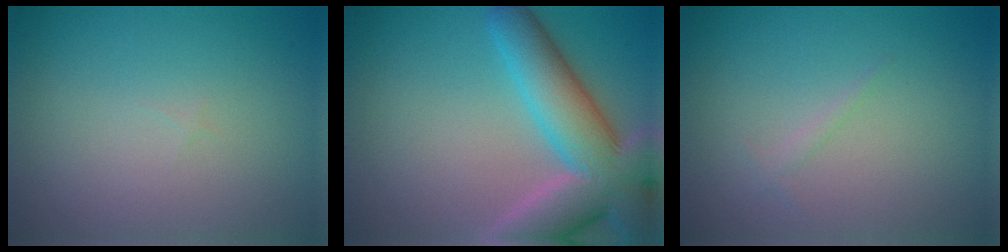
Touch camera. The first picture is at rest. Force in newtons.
{"total": 10.5, "press": 10.5, "slide": 0.7}
{"total": 0.6, "press": 0.6, "slide": 0.1}